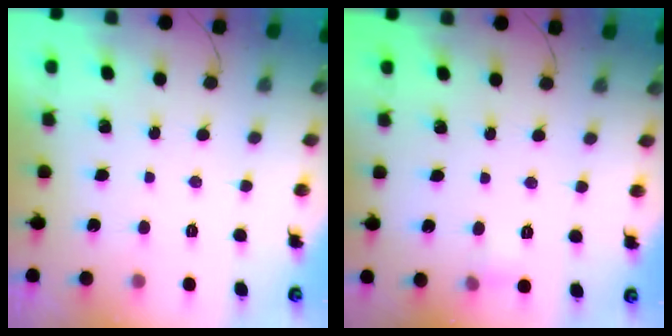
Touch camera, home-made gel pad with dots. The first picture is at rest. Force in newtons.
{"total": 3.8, "press": 3.6, "slide": 1.2}